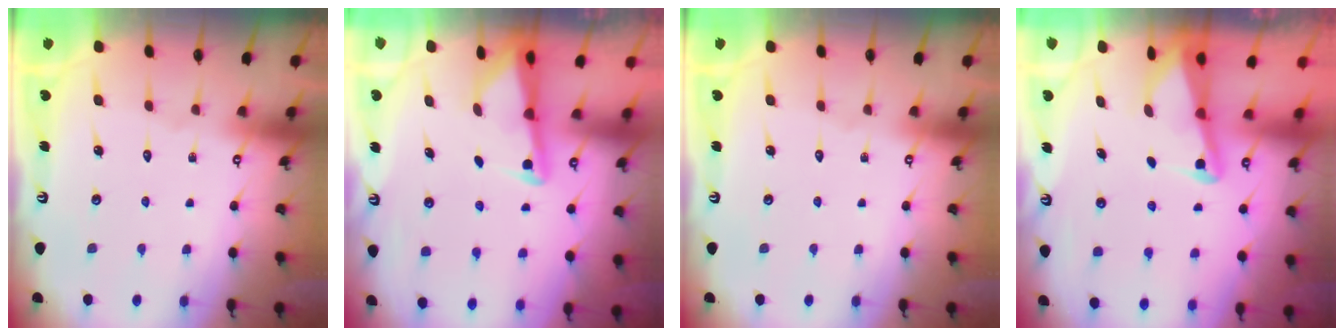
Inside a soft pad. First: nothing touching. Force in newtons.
{"total": 2.9, "press": 2.9, "slide": 0.4}
{"total": 0.0}
{"total": 2.3, "press": 2.3, "slide": 0.2}